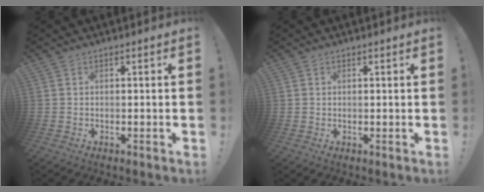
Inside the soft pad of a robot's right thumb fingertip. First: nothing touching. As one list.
[{"total": 2.6, "force": [1.0, 2.4, 0.0], "torque": [0.001, -0.006, 0.019]}]